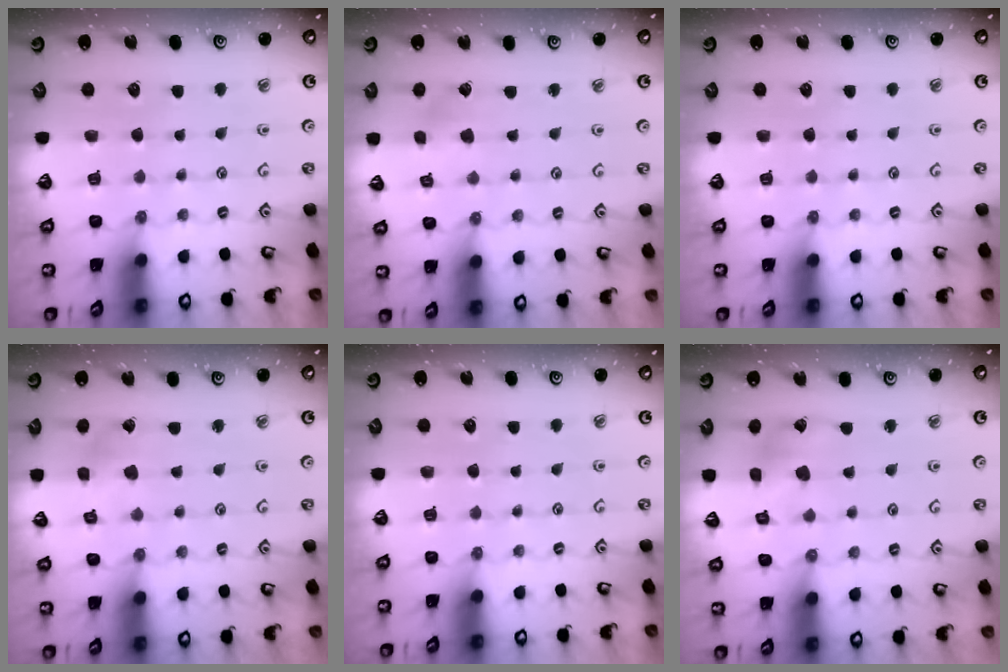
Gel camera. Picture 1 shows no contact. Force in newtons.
{"total": 2.0, "press": 2.0, "slide": 0.1}
{"total": 0.0}
{"total": 2.7, "press": 2.7, "slide": 0.2}
{"total": 0.0}
{"total": 5.3, "press": 5.3, "slide": 0.5}